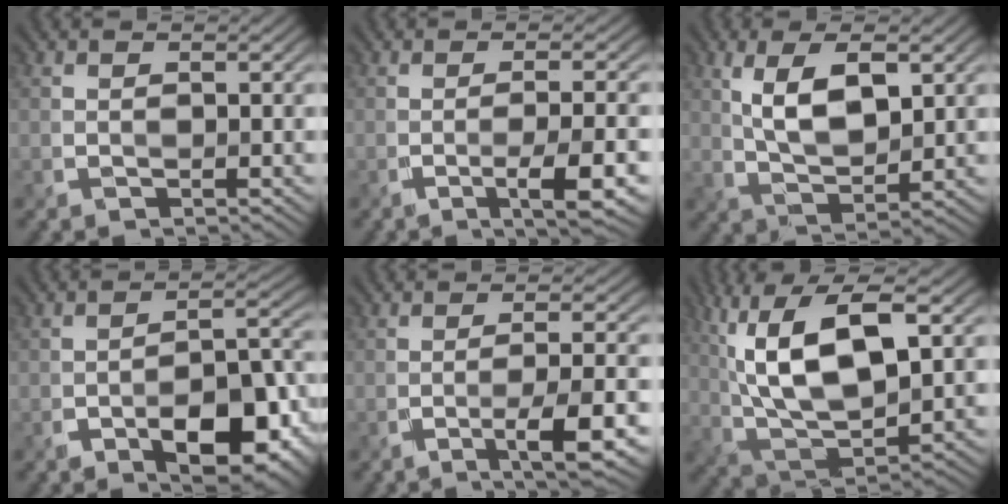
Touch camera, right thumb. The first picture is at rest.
{"total": 5.9, "force": [-2.5, 1.0, 5.3], "torque": [-0.079, 0.004, -0.038]}
{"total": 7.2, "force": [2.6, 3.1, 6.0], "torque": [-0.122, 0.001, 0.052]}
{"total": 10.5, "force": [-5.0, 4.7, 7.9], "torque": [-0.119, -0.008, -0.075]}
{"total": 6.7, "force": [-3.1, 1.1, 5.8], "torque": [-0.089, 0.004, -0.048]}
{"total": 13.7, "force": [4.5, 5.6, 11.6], "torque": [-0.241, 0.011, 0.090]}